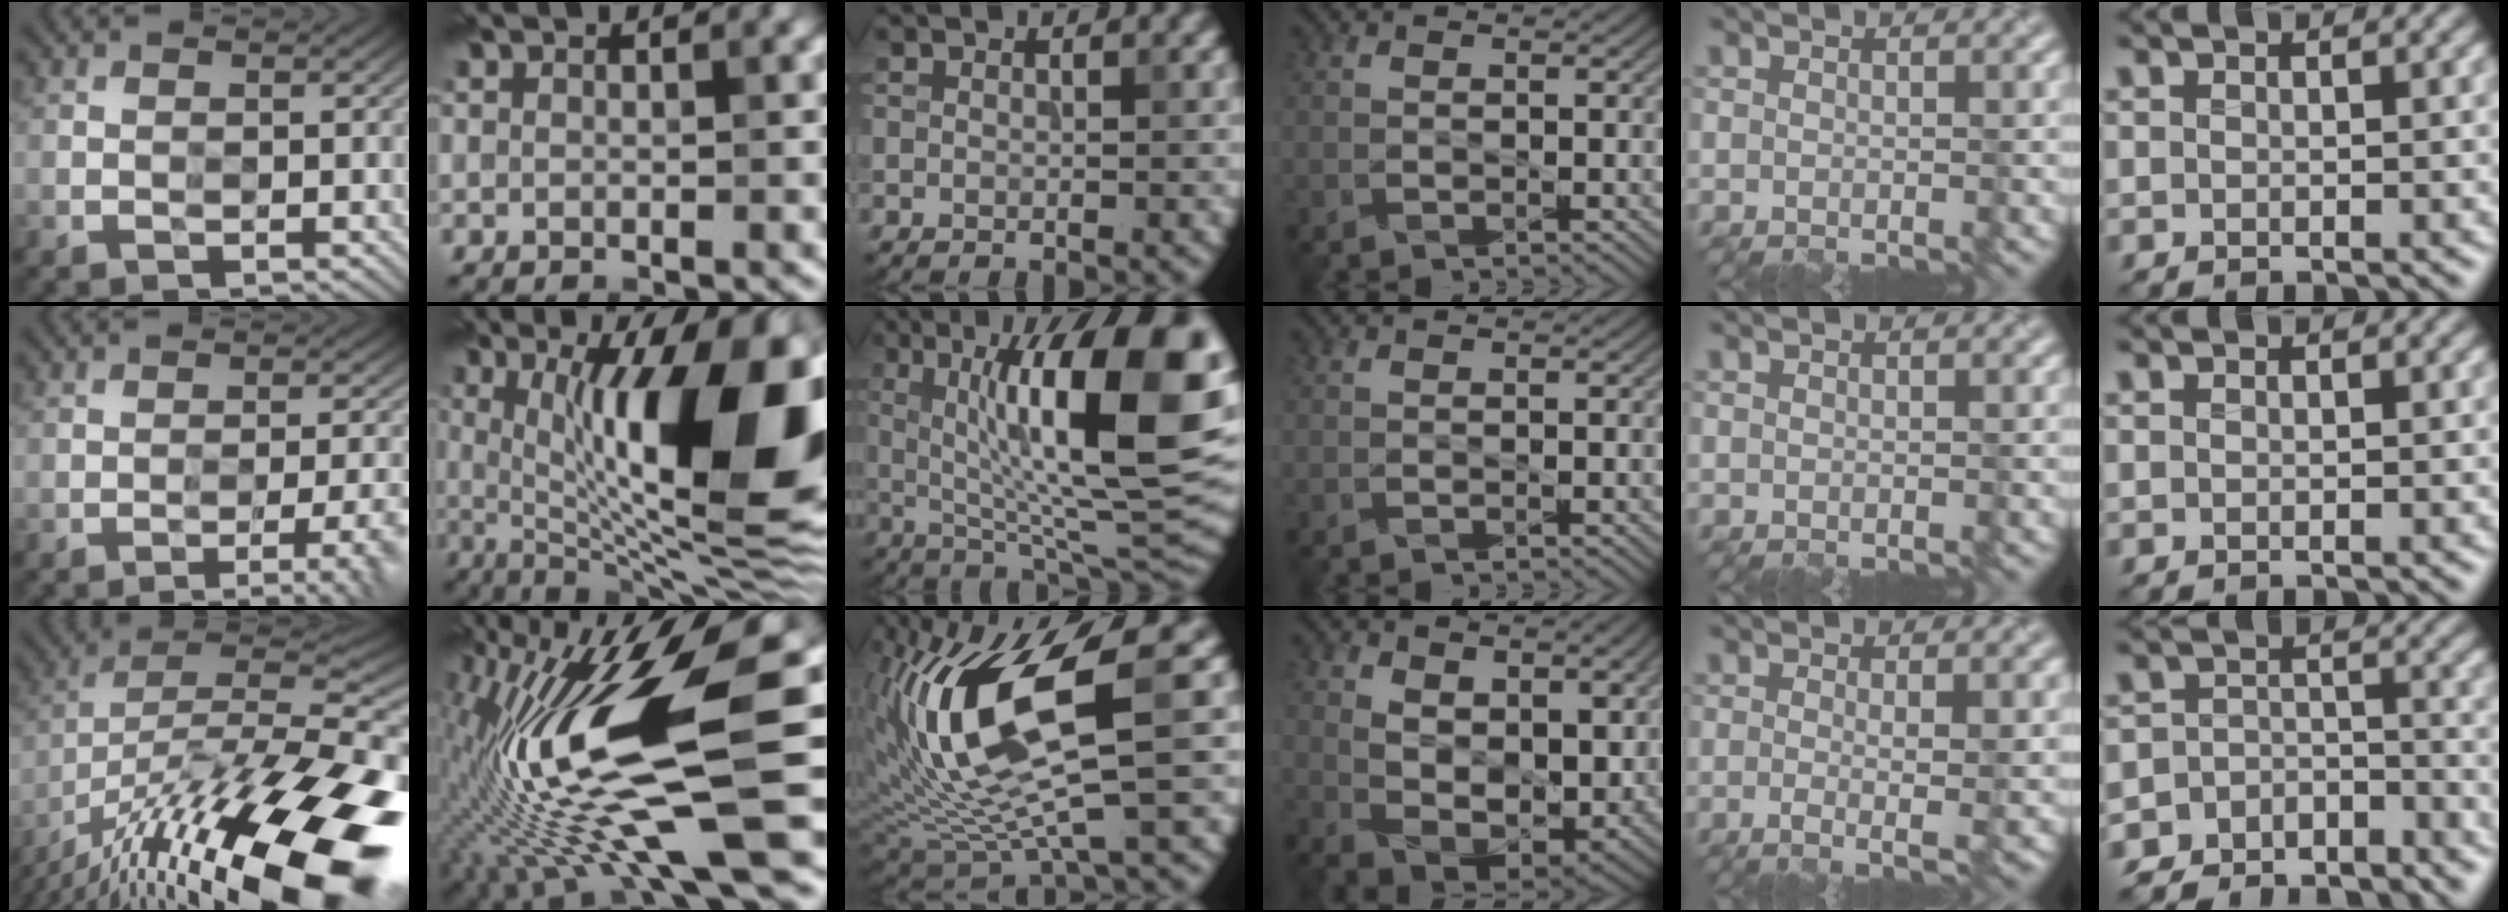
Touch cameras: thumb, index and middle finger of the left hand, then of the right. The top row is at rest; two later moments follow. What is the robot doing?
{"motion": "wipe", "object": "glass cup"}